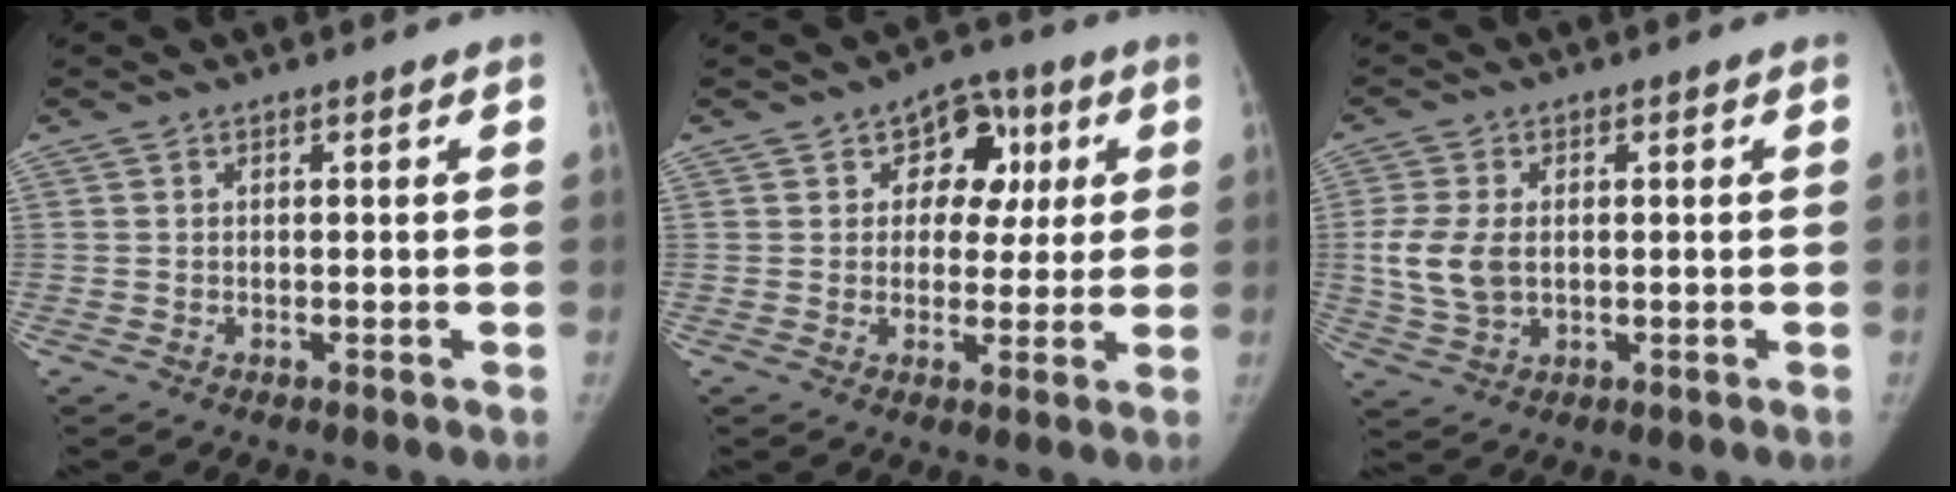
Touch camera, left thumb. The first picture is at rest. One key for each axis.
{"total": 9.1, "fx": 2.7, "fy": 6.9, "fz": 5.3, "tx": -0.015, "ty": 0.001, "tz": 0.031}
{"total": 7.5, "fx": 0.1, "fy": 5.0, "fz": 5.7, "tx": -0.122, "ty": -0.001, "tz": 0.008}